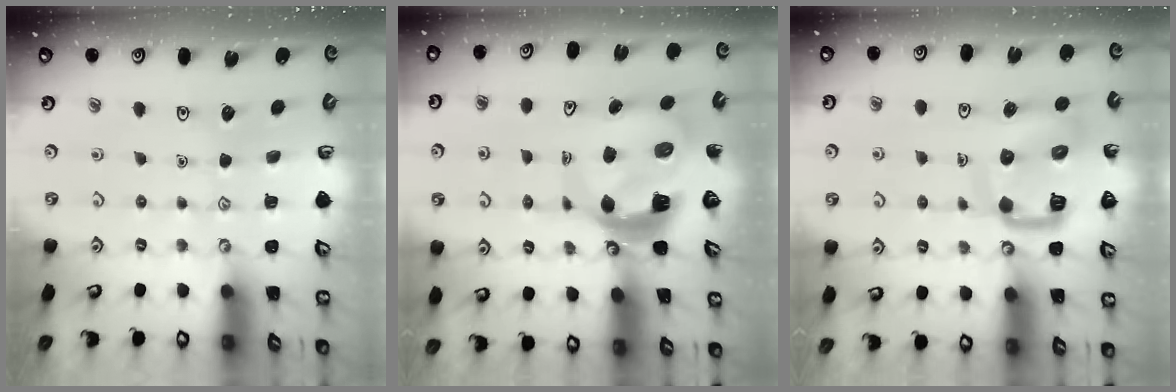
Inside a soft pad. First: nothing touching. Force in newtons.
{"total": 9.5, "press": 9.5, "slide": 1.0}
{"total": 13.0, "press": 13.0, "slide": 1.4}